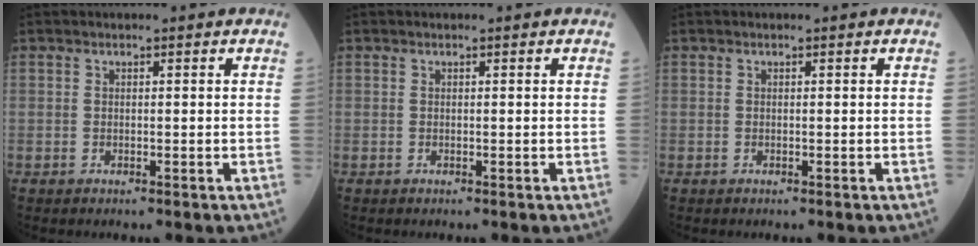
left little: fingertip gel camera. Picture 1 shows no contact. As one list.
[{"total": 0.0}, {"total": 0.0}]